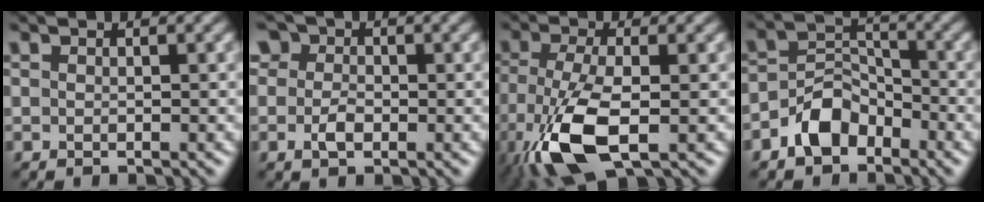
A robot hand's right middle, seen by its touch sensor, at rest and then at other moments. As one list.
[{"total": 2.8, "force": [-0.1, 2.2, 1.7], "torque": [-0.025, 0.003, -0.012]}, {"total": 8.1, "force": [-3.3, 3.1, 6.7], "torque": [-0.160, -0.011, -0.069]}, {"total": 4.5, "force": [-2.8, 2.7, 2.1], "torque": [-0.032, 0.008, -0.059]}]